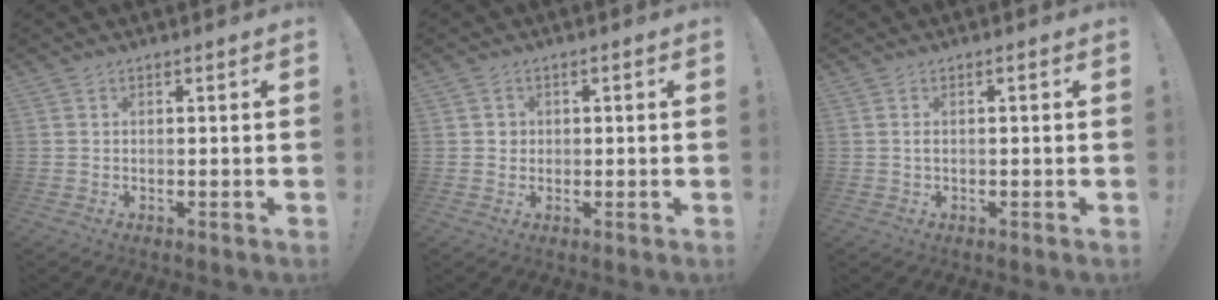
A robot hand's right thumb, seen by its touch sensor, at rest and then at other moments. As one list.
[{"total": 2.0, "force": [0.0, 2.0, 0.4], "torque": [0.008, 0.000, -0.004]}, {"total": 1.3, "force": [-0.3, 0.0, 1.2], "torque": [-0.022, 0.000, -0.006]}]